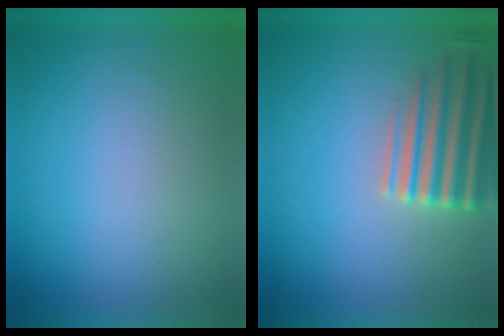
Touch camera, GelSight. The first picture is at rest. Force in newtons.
{"total": 6.0}